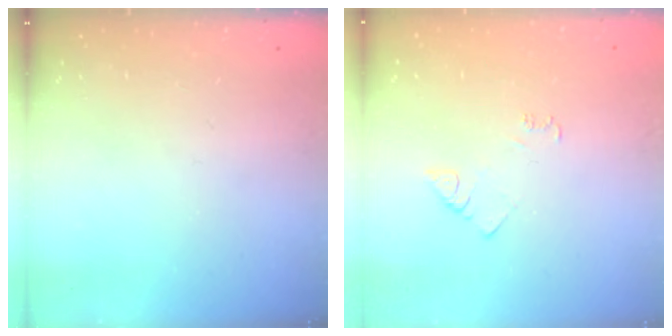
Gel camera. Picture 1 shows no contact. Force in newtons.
{"total": 3.8, "press": 3.7, "slide": 0.5}